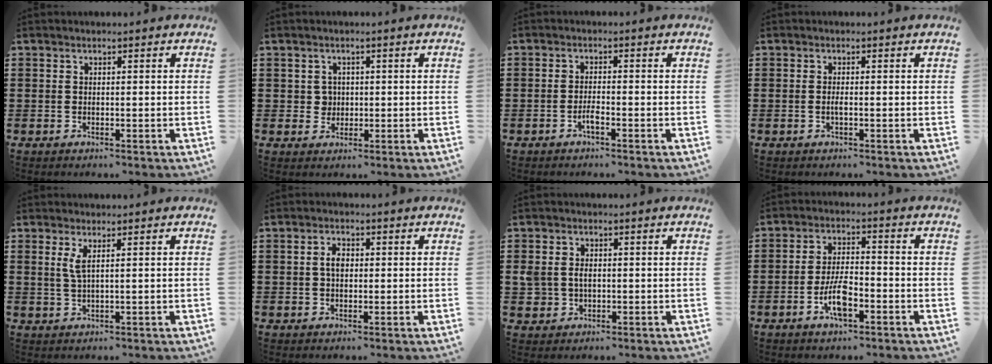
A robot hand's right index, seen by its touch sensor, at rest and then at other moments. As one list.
[{"total": 2.2, "force": [0.1, 2.0, 0.7], "torque": [-0.020, 0.010, 0.001]}, {"total": 2.0, "force": [-1.2, 0.3, 1.6], "torque": [-0.036, -0.003, -0.024]}, {"total": 1.0, "force": [-0.4, 0.1, 1.0], "torque": [-0.019, -0.004, -0.006]}, {"total": 2.2, "force": [0.8, 0.3, 2.0], "torque": [-0.044, 0.001, 0.013]}, {"total": 2.7, "force": [0.2, 1.5, 2.2], "torque": [-0.043, 0.008, 0.001]}, {"total": 2.9, "force": [0.0, 2.4, 1.7], "torque": [-0.054, 0.003, -0.007]}, {"total": 6.4, "force": [-2.7, 2.3, 5.4], "torque": [-0.115, 0.001, -0.053]}]